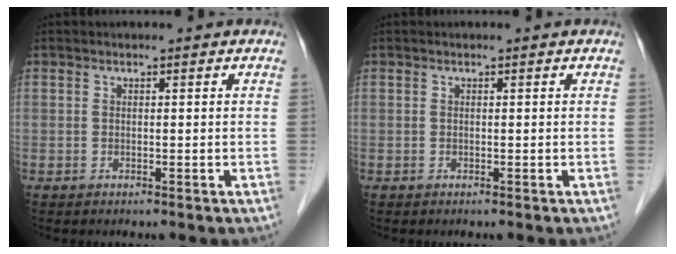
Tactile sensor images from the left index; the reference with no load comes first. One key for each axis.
{"total": 0.0}